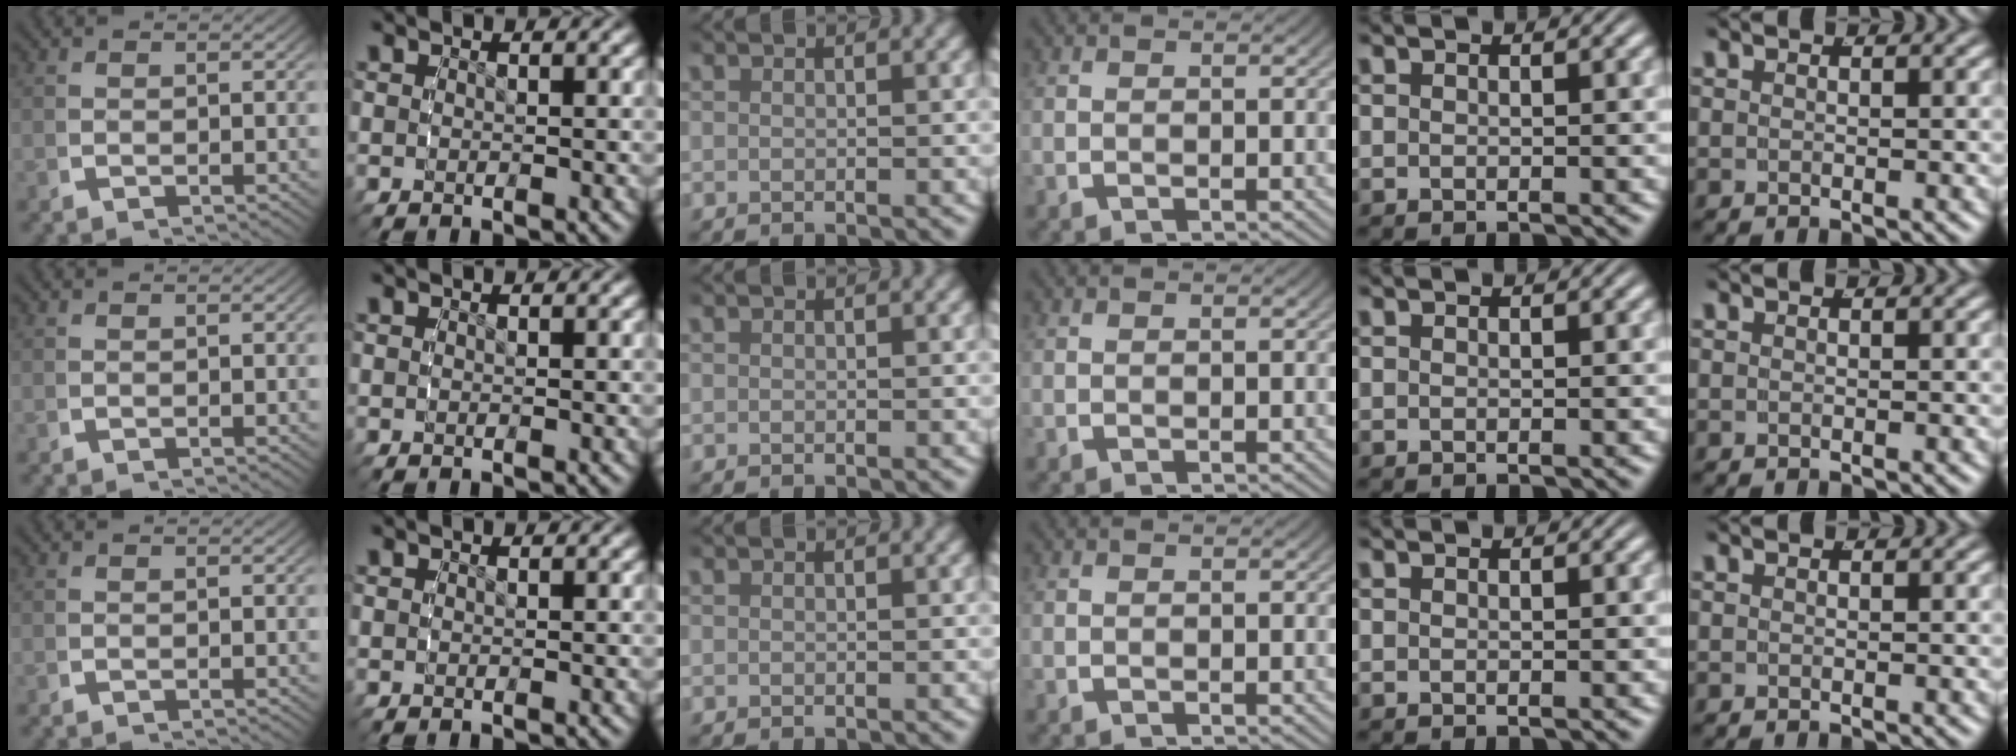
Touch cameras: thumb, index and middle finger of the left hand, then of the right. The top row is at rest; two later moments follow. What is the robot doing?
{"motion": "reach", "object": "toothpaste"}